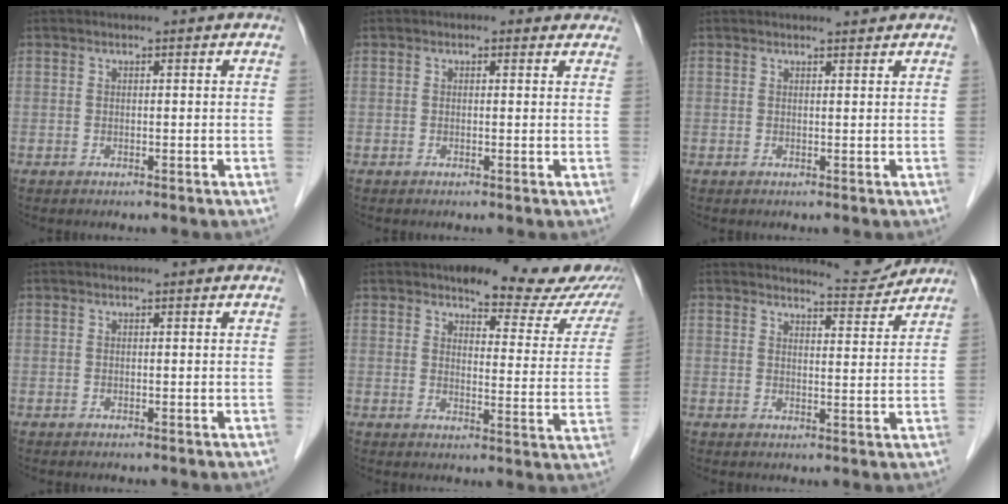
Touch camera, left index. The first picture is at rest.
{"total": 1.7, "force": [1.2, 1.1, 0.5], "torque": [0.001, 0.006, 0.003]}
{"total": 1.3, "force": [1.3, 0.0, 0.1], "torque": [-0.008, -0.001, 0.020]}
{"total": 0.0}
{"total": 16.1, "force": [13.9, 5.3, 6.4], "torque": [-0.034, -0.015, 0.134]}
{"total": 4.4, "force": [4.4, -0.2, -0.5], "torque": [-0.006, -0.018, 0.058]}